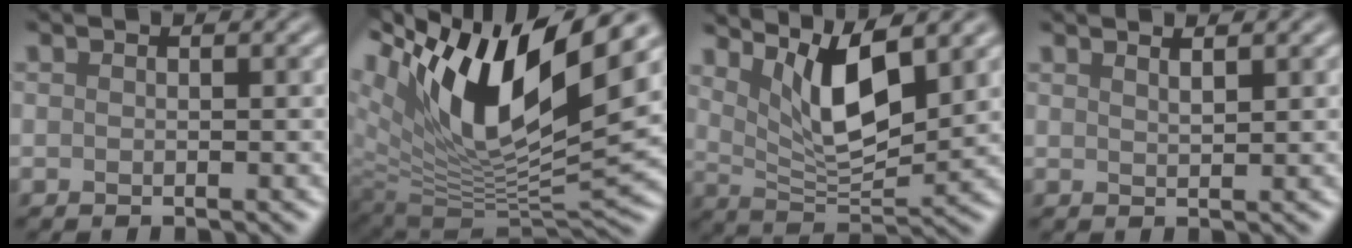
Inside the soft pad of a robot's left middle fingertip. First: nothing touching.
{"total": 15.1, "force": [6.4, 6.1, 12.2], "torque": [-0.232, 0.003, 0.114]}
{"total": 7.1, "force": [3.6, 2.2, 5.7], "torque": [-0.102, -0.013, 0.068]}
{"total": 1.3, "force": [1.1, 0.4, 0.7], "torque": [-0.005, 0.004, 0.013]}